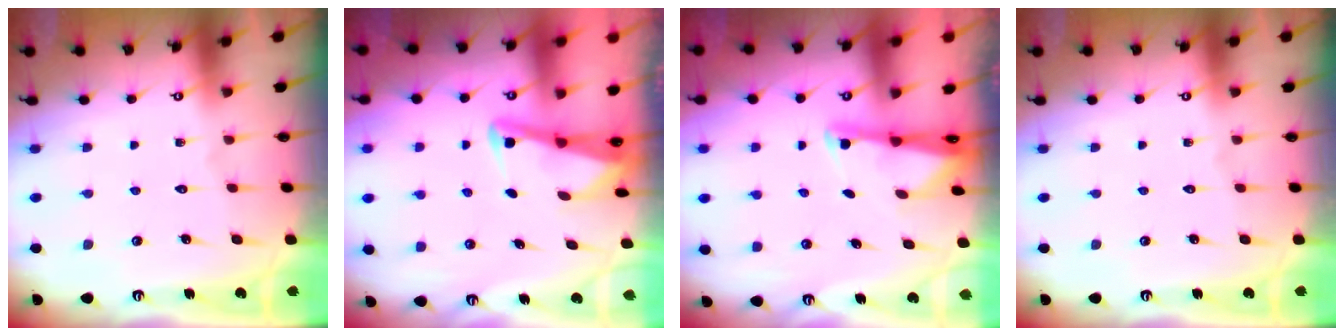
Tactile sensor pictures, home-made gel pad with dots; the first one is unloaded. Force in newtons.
{"total": 2.9, "press": 2.8, "slide": 0.4}
{"total": 2.1, "press": 2.0, "slide": 0.4}
{"total": 0.0}